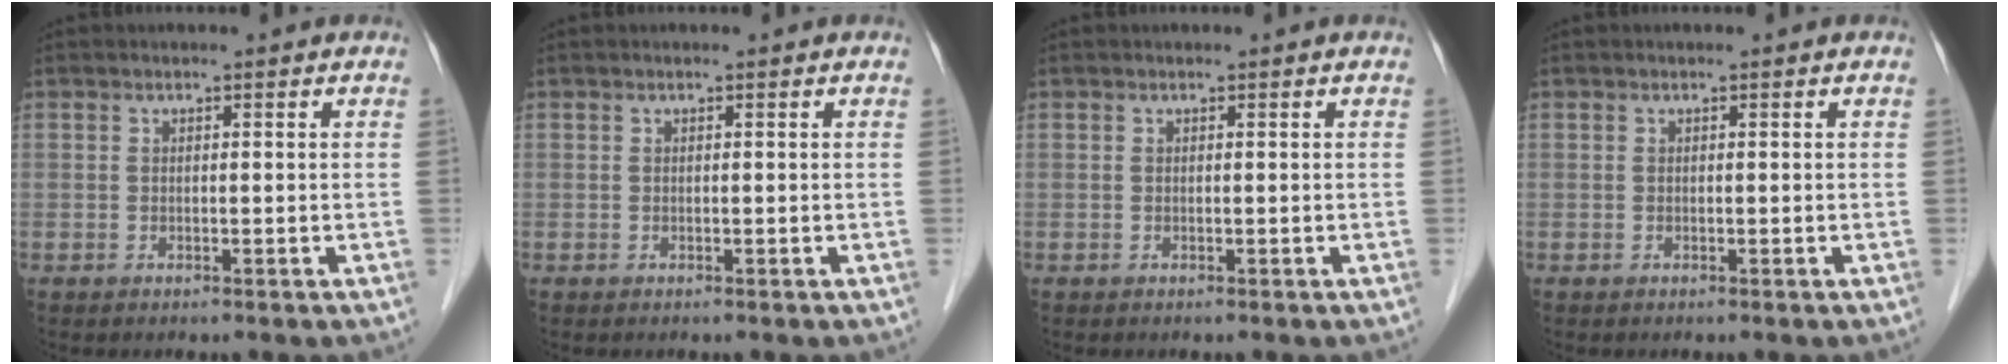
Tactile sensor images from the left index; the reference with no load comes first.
{"total": 0.0}
{"total": 0.0}
{"total": 0.0}